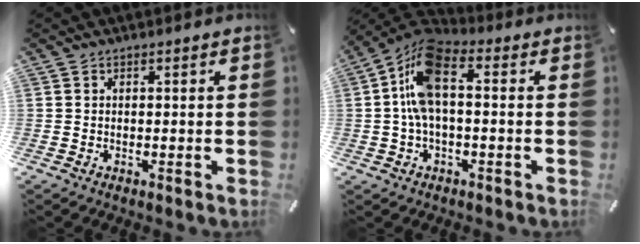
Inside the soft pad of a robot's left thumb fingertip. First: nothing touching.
{"total": 11.4, "force": [0.9, 5.7, 9.9], "torque": [-0.209, 0.005, 0.018]}